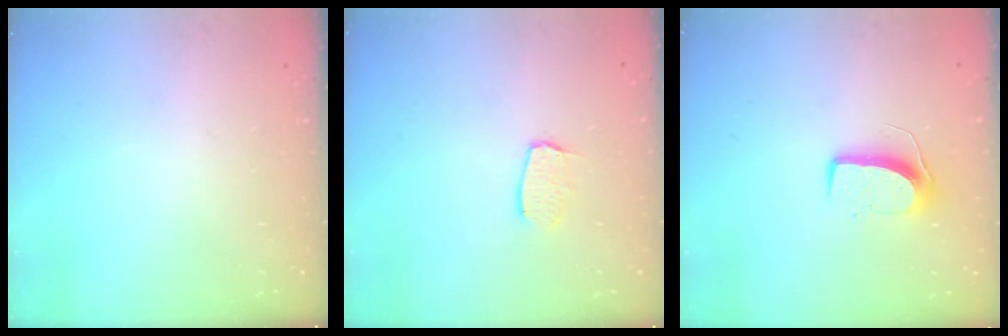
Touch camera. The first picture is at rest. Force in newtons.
{"total": 6.1, "press": 6.1, "slide": 0.2}
{"total": 9.3, "press": 9.3, "slide": 0.5}